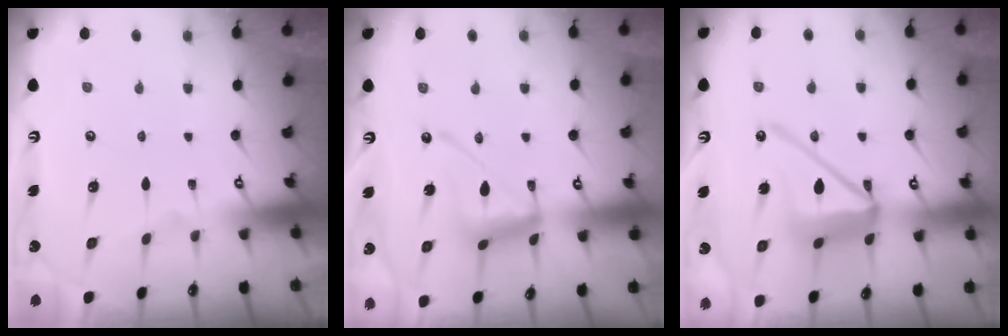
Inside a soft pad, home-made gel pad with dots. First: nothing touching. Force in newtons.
{"total": 13.8, "press": 13.8, "slide": 1.2}
{"total": 14.6, "press": 14.5, "slide": 1.8}